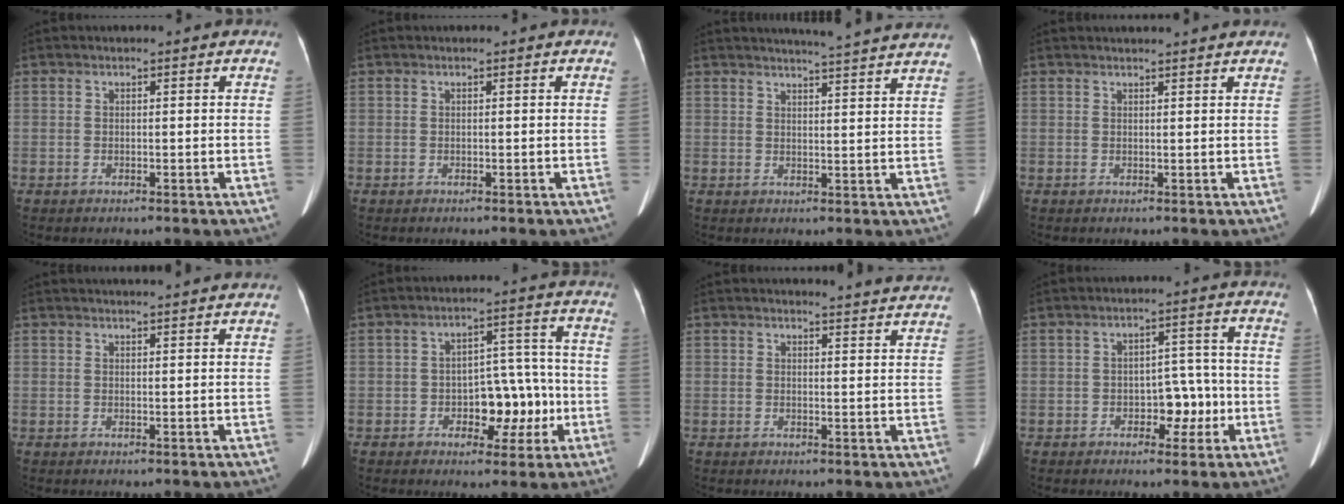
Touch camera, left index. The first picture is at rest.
{"total": 0.0}
{"total": 12.5, "force": [11.8, -0.8, 4.0], "torque": [-0.060, -0.021, 0.130]}
{"total": 4.8, "force": [4.5, -0.3, 1.5], "torque": [-0.018, 0.021, 0.051]}
{"total": 6.0, "force": [5.7, -0.3, 2.1], "torque": [-0.026, 0.021, 0.061]}
{"total": 8.2, "force": [-2.3, 4.7, 6.3], "torque": [-0.086, 0.029, -0.028]}
{"total": 7.0, "force": [7.0, -0.3, 0.9], "torque": [-0.013, -0.020, 0.061]}
{"total": 5.5, "force": [-1.8, 3.3, 4.0], "torque": [-0.050, 0.019, -0.023]}